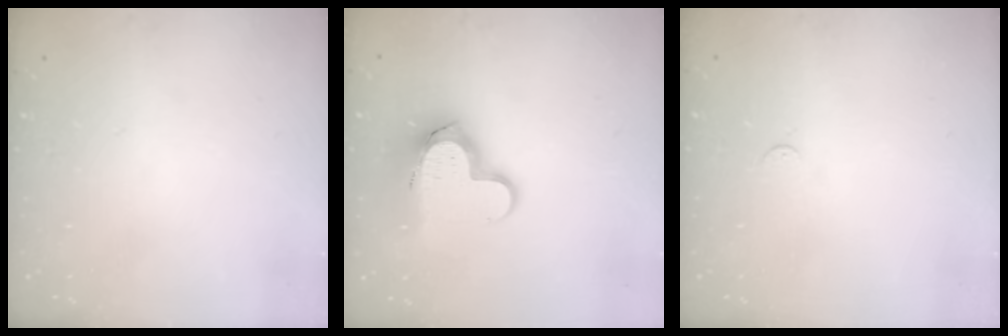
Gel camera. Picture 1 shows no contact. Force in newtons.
{"total": 13.6, "press": 13.5, "slide": 1.3}
{"total": 2.7, "press": 2.7, "slide": 0.4}